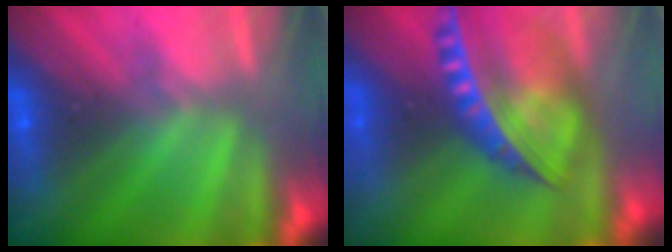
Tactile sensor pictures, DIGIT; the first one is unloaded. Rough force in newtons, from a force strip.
{"total": 13.7}